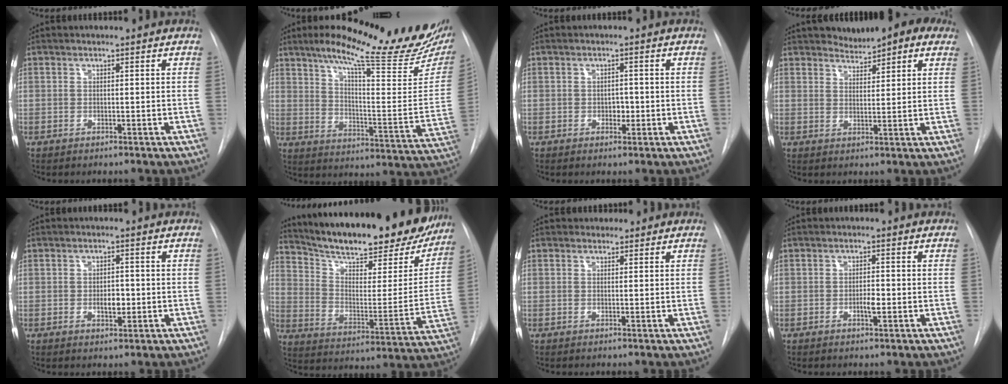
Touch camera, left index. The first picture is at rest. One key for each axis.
{"total": 25.0, "fx": 18.8, "fy": 3.8, "fz": 16.0, "tx": -0.233, "ty": -0.041, "tz": 0.247}
{"total": 1.7, "fx": -0.7, "fy": 1.1, "fz": 1.1, "tx": -0.014, "ty": -0.001, "tz": -0.009}
{"total": 7.1, "fx": 5.9, "fy": 2.4, "fz": 3.1, "tx": -0.038, "ty": 0.007, "tz": 0.070}
{"total": 2.8, "fx": -0.8, "fy": 1.4, "fz": 2.3, "tx": -0.036, "ty": -0.003, "tz": -0.008}
{"total": 28.3, "fx": 24.0, "fy": 6.5, "fz": 13.5, "tx": -0.218, "ty": -0.046, "tz": 0.325}
{"total": 1.2, "fx": 0.8, "fy": 0.9, "fz": -0.2, "tx": 0.008, "ty": 0.004, "tz": 0.005}
{"total": 1.9, "fx": -0.8, "fy": 0.5, "fz": 1.7, "tx": -0.031, "ty": -0.004, "tz": -0.014}